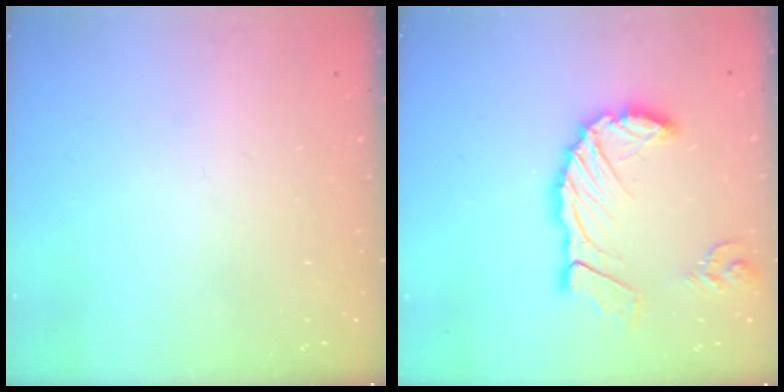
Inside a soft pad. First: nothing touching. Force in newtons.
{"total": 14.8, "press": 14.7, "slide": 1.6}